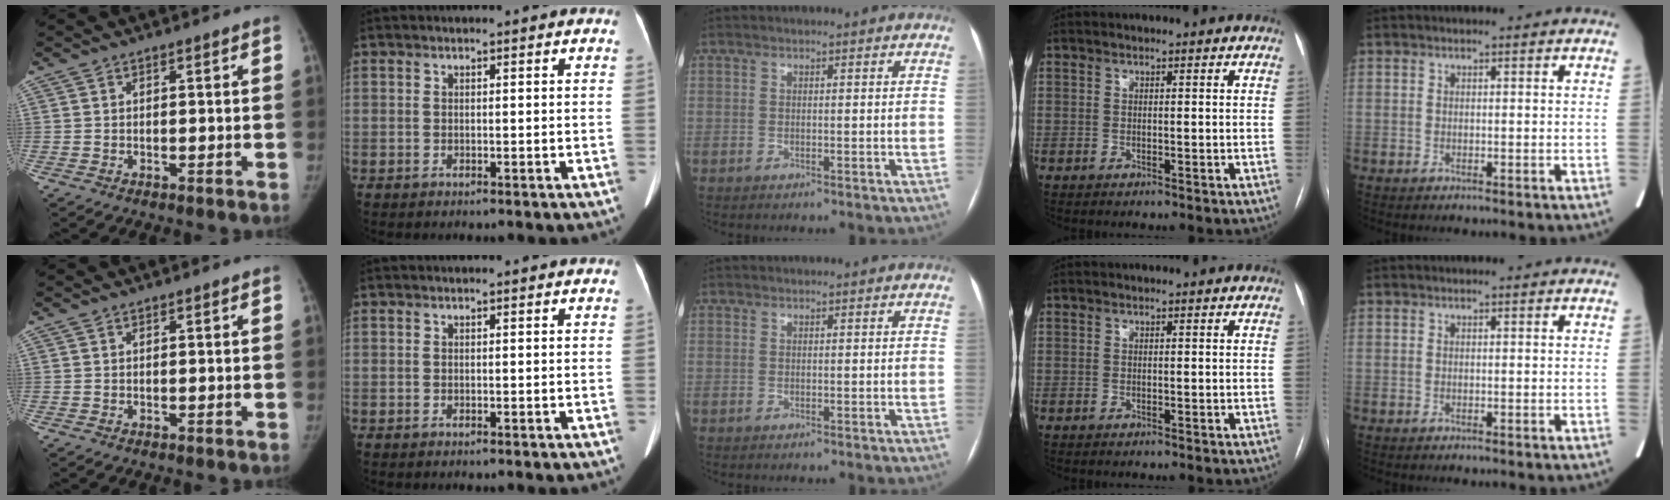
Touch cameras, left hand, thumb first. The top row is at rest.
{}